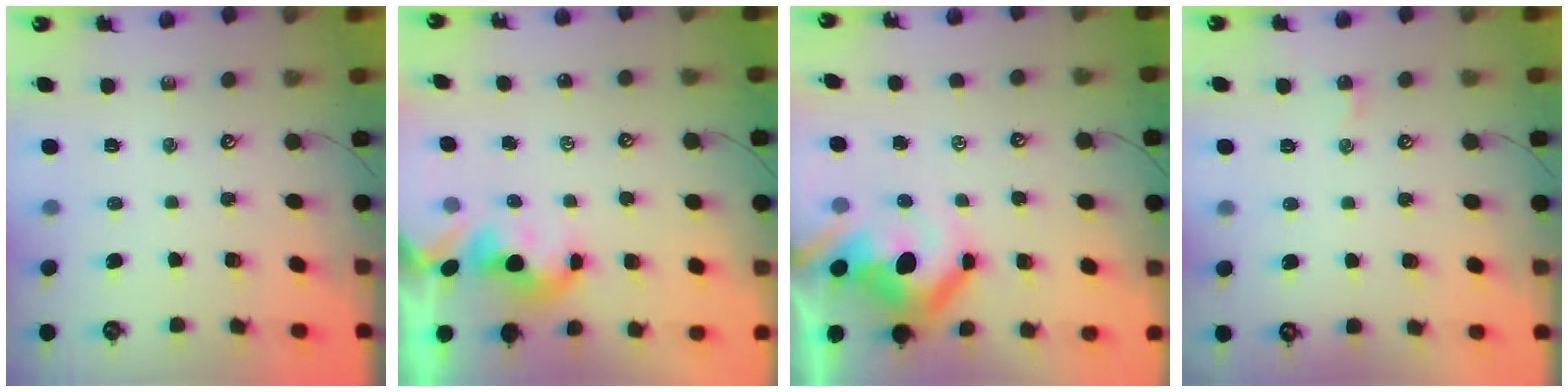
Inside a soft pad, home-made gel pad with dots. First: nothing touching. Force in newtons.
{"total": 1.7, "press": 1.7, "slide": 0.2}
{"total": 12.5, "press": 12.3, "slide": 2.1}
{"total": 0.0}